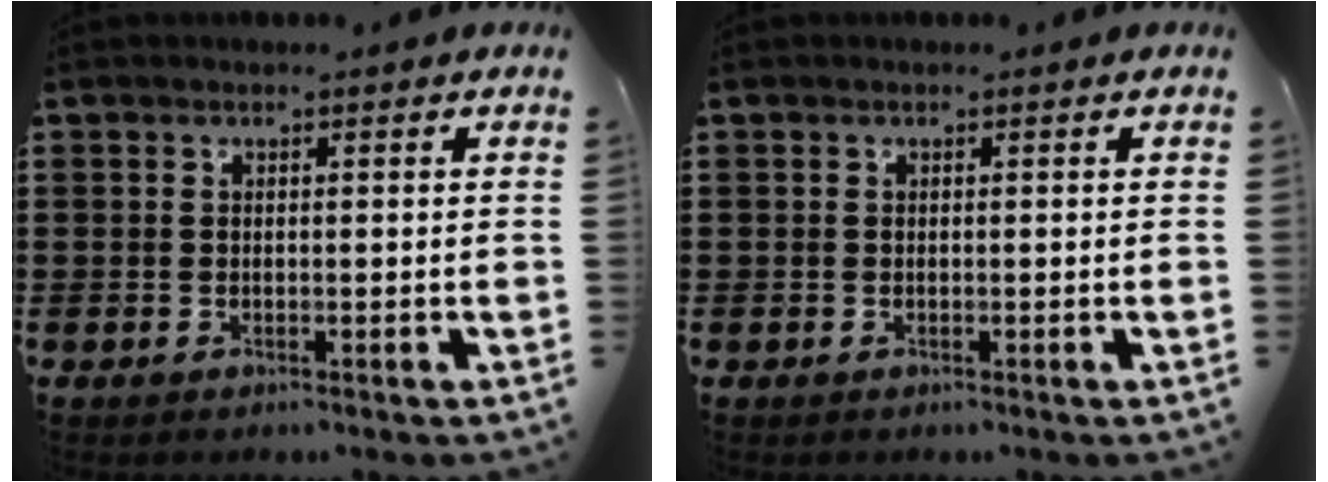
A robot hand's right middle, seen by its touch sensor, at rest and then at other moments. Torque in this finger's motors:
{"motor_torque": [0.25, -0.25, -0.03, 0.02]}